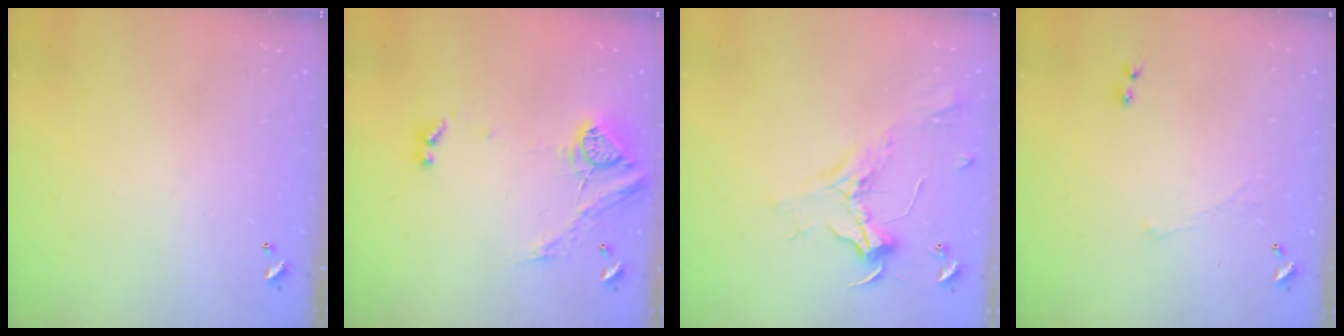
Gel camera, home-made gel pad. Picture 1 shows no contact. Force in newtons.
{"total": 17.3, "press": 17.3, "slide": 0.8}
{"total": 2.4, "press": 2.3, "slide": 0.8}
{"total": 1.1, "press": 0.7, "slide": 0.9}